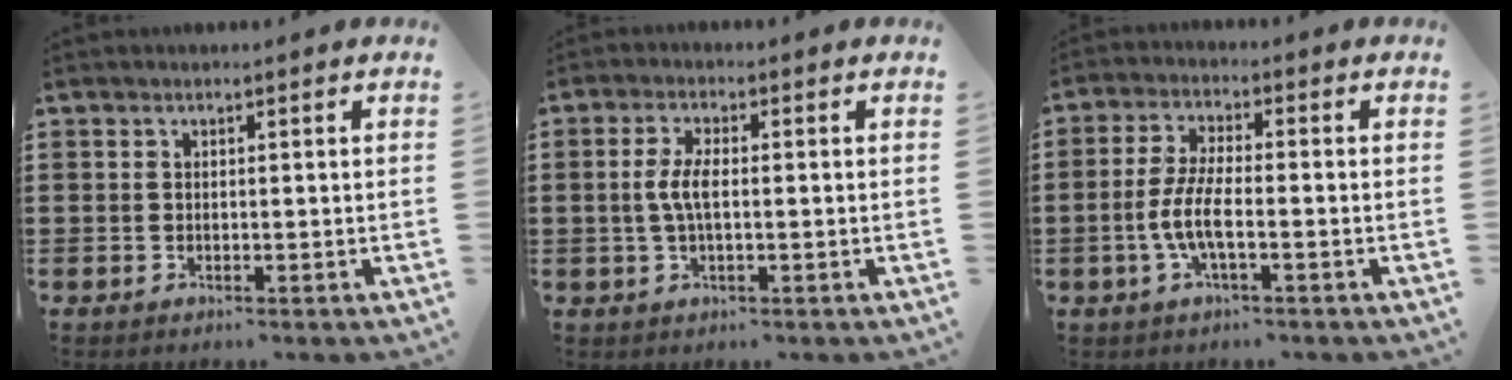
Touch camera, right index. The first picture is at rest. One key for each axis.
{"total": 4.0, "fx": -0.2, "fy": 1.3, "fz": 3.8, "tx": -0.083, "ty": -0.002, "tz": -0.010}
{"total": 6.0, "fx": -1.9, "fy": 1.6, "fz": 5.5, "tx": -0.128, "ty": -0.010, "tz": -0.044}